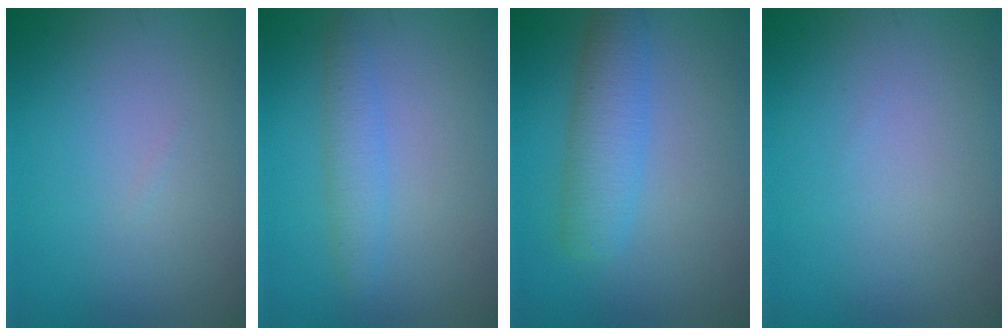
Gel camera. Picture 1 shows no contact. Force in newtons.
{"total": 1.9, "press": 1.9, "slide": 0.1}
{"total": 3.7, "press": 3.7, "slide": 0.2}
{"total": 0.0}